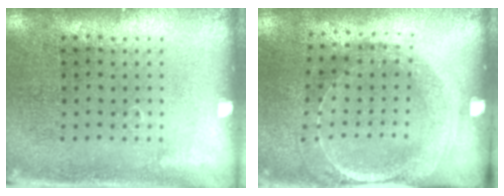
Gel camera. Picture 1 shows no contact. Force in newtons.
{"total": 1.5, "press": 1.5, "slide": 0.4}